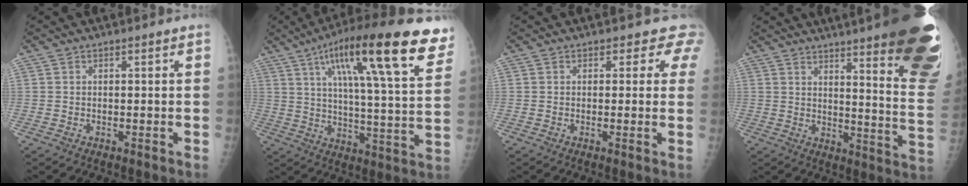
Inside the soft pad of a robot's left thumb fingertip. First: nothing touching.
{"total": 26.3, "force": [14.0, 5.4, 21.6], "torque": [-0.307, -0.022, 0.206]}
{"total": 3.3, "force": [2.6, 2.1, 0.3], "torque": [0.028, -0.012, 0.003]}
{"total": 25.5, "force": [17.5, 3.5, 18.2], "torque": [-0.176, -0.101, 0.211]}